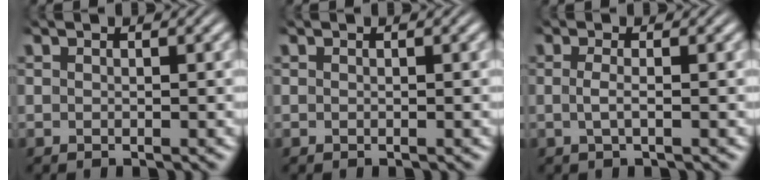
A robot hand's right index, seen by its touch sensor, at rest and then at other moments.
{"total": 0.0}
{"total": 1.3, "force": [-0.3, -0.2, 1.3], "torque": [-0.037, -0.012, 0.000]}